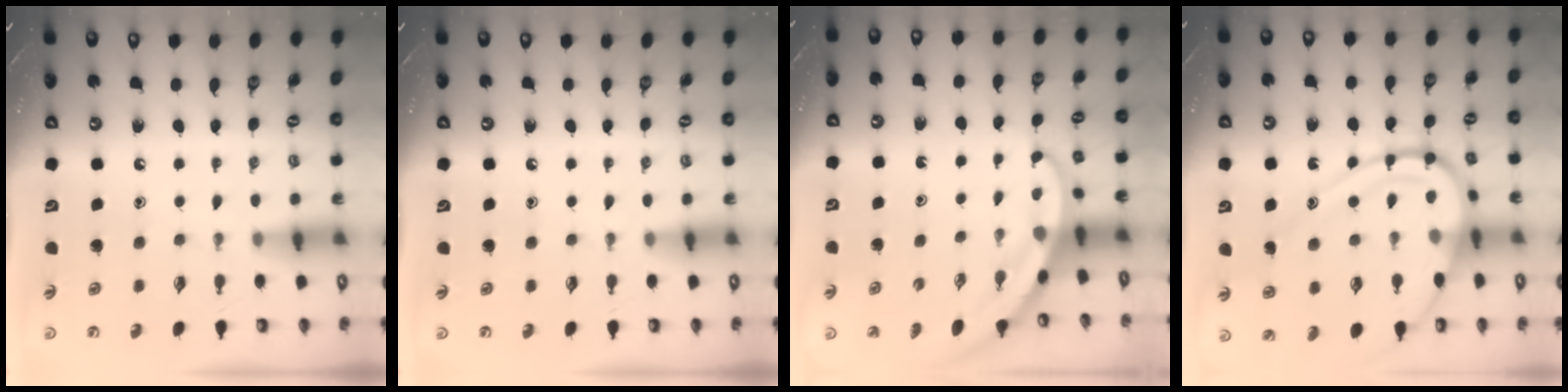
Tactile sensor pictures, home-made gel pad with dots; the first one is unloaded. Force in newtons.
{"total": 0.0}
{"total": 3.4, "press": 3.4, "slide": 0.1}
{"total": 15.5, "press": 15.4, "slide": 1.1}